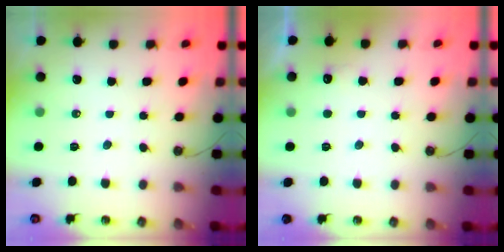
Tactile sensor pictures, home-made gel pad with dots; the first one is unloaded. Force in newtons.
{"total": 4.2, "press": 4.0, "slide": 1.1}